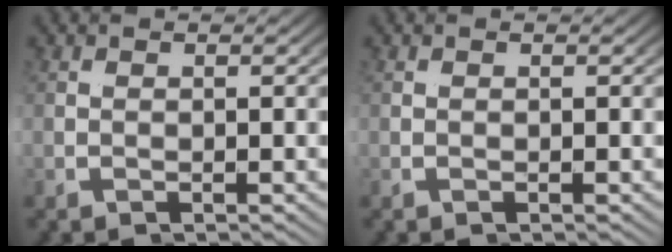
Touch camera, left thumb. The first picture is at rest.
{"total": 0.0}